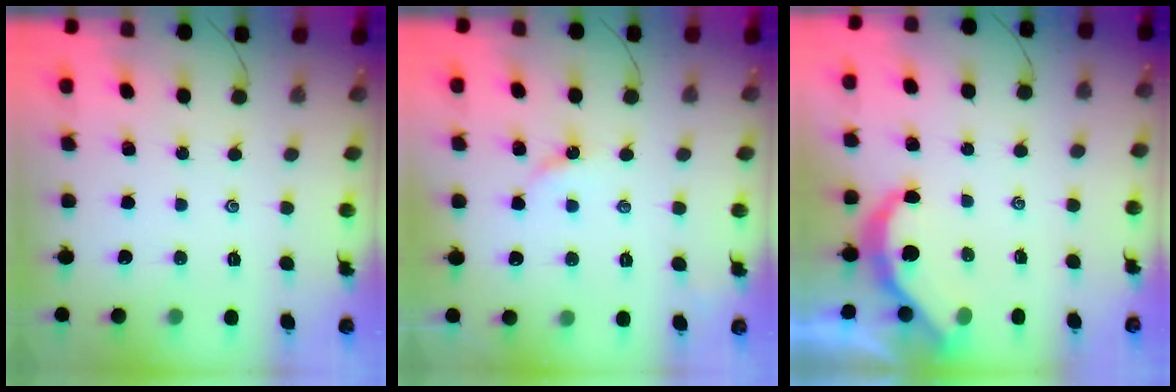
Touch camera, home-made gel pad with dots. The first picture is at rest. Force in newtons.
{"total": 2.5, "press": 2.5, "slide": 0.4}
{"total": 5.5, "press": 5.5, "slide": 0.2}